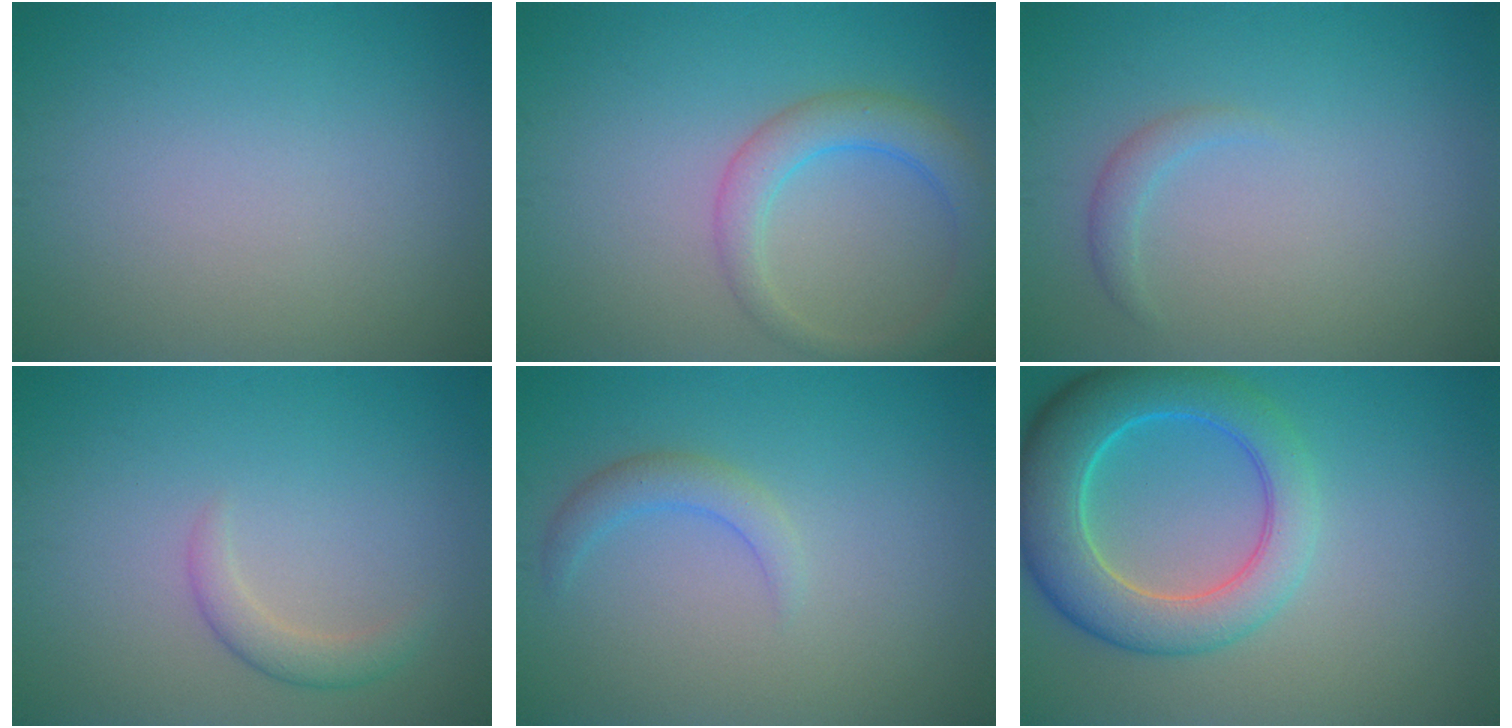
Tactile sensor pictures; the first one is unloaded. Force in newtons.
{"total": 3.8, "press": 3.8, "slide": 0.2}
{"total": 1.2, "press": 1.2, "slide": 0.2}
{"total": 1.8, "press": 1.8, "slide": 0.1}
{"total": 1.9, "press": 1.9, "slide": 0.2}
{"total": 7.8, "press": 7.8, "slide": 0.4}